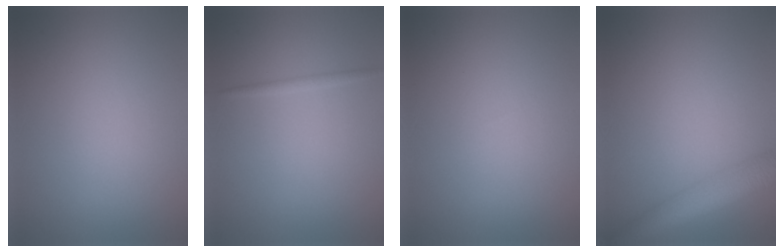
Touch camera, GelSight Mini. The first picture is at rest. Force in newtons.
{"total": 0.7, "press": 0.7, "slide": 0.0}
{"total": 0.0}
{"total": 5.3, "press": 5.3, "slide": 0.3}